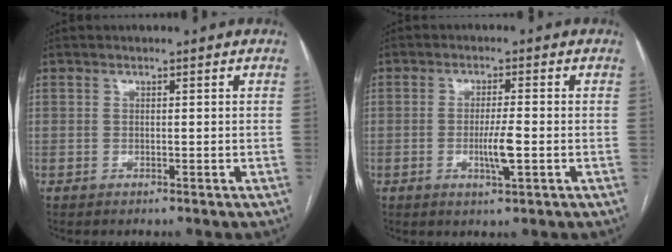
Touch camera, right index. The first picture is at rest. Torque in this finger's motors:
{"motor_torque": [0.87, 0.73, 0.41, 0.07]}